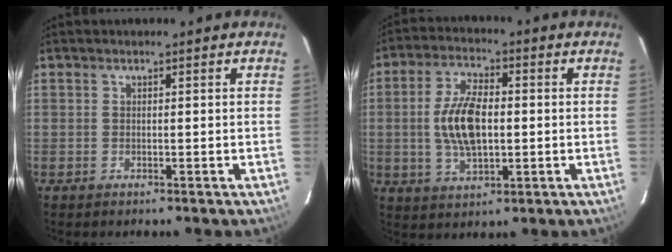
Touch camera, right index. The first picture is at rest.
{"total": 10.5, "force": [-0.3, 5.2, 9.1], "torque": [-0.181, 0.006, -0.003]}